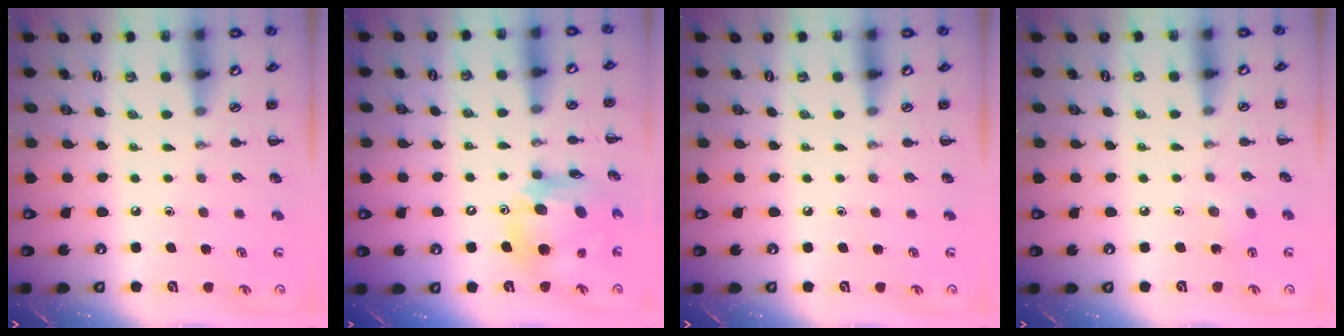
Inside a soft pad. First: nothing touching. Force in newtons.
{"total": 15.2, "press": 14.5, "slide": 4.5}
{"total": 0.0}
{"total": 3.0, "press": 2.9, "slide": 0.8}